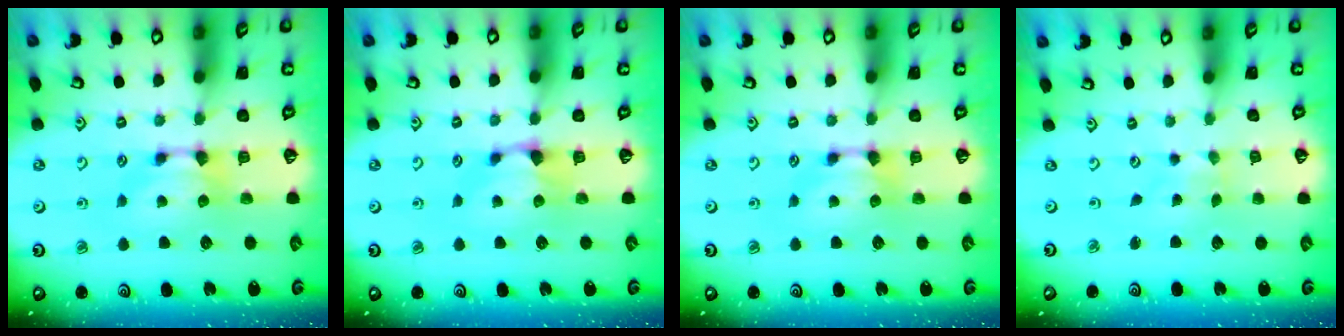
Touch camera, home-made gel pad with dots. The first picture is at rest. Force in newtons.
{"total": 1.4, "press": 0.9, "slide": 1.0}
{"total": 0.0}
{"total": 4.6, "press": 4.5, "slide": 0.7}